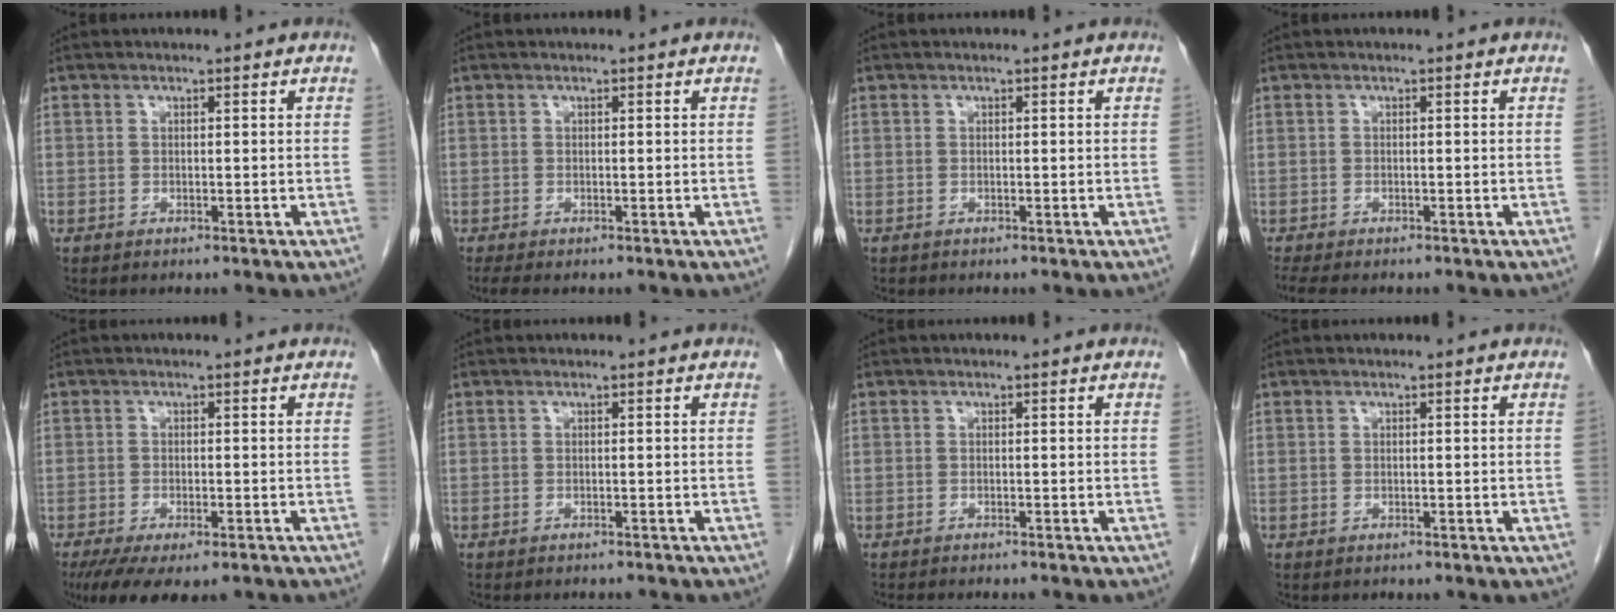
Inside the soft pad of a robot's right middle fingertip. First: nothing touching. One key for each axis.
{"total": 2.4, "fx": -1.9, "fy": 0.5, "fz": 1.3, "tx": -0.018, "ty": -0.007, "tz": -0.027}
{"total": 0.0}
{"total": 4.5, "fx": -3.7, "fy": 1.0, "fz": 2.2, "tx": -0.035, "ty": -0.011, "tz": -0.057}
{"total": 9.3, "fx": -6.7, "fy": 3.0, "fz": 5.7, "tx": -0.090, "ty": -0.016, "tz": -0.103}
{"total": 3.9, "fx": -3.7, "fy": 0.7, "fz": 1.2, "tx": -0.011, "ty": -0.003, "tz": -0.045}
{"total": 5.1, "fx": -4.6, "fy": 0.3, "fz": 2.3, "tx": -0.021, "ty": -0.007, "tz": -0.065}
{"total": 0.5, "fx": -0.5, "fy": 0.2, "fz": 0.0, "tx": -0.011, "ty": 0.000, "tz": -0.009}